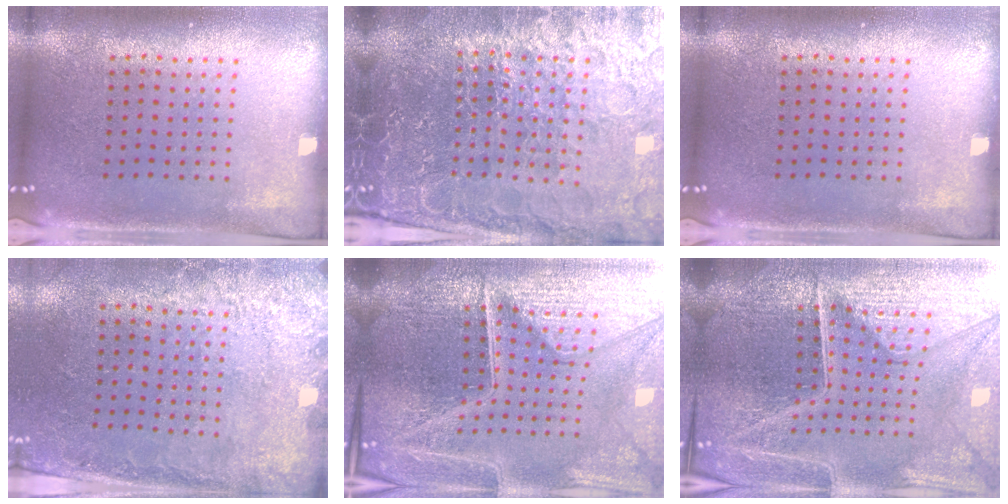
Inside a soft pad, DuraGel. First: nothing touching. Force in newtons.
{"total": 6.0, "press": 5.4, "slide": 2.6}
{"total": 0.0}
{"total": 2.8, "press": 1.9, "slide": 2.0}
{"total": 6.9, "press": 6.1, "slide": 3.2}
{"total": 5.5, "press": 5.1, "slide": 2.0}